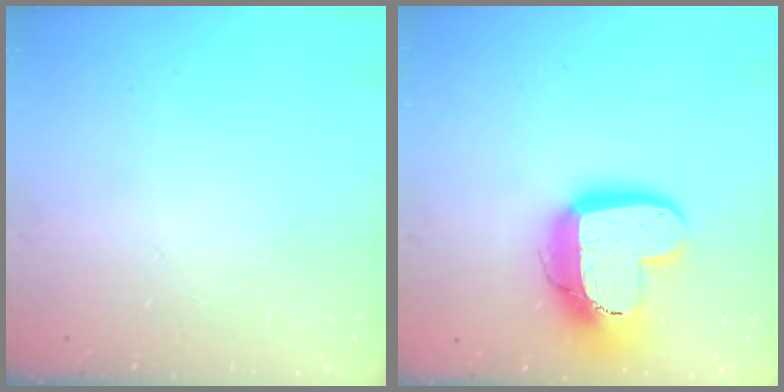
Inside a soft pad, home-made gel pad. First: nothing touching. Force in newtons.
{"total": 16.6, "press": 16.5, "slide": 1.6}